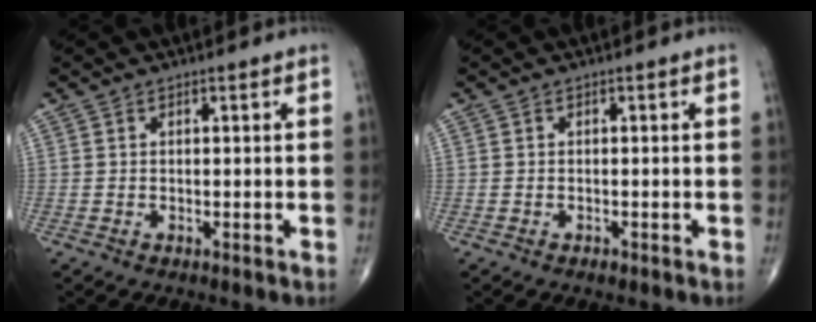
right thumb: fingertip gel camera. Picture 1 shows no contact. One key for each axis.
{"total": 0.6, "fx": -0.4, "fy": 0.4, "fz": 0.2, "tx": -0.002, "ty": 0.000, "tz": -0.008}